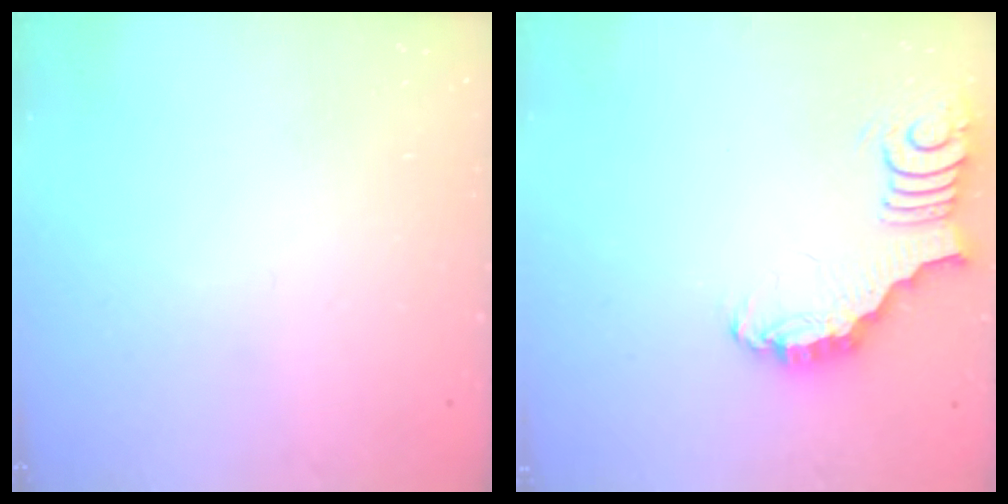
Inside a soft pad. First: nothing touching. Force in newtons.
{"total": 3.4, "press": 3.3, "slide": 0.6}